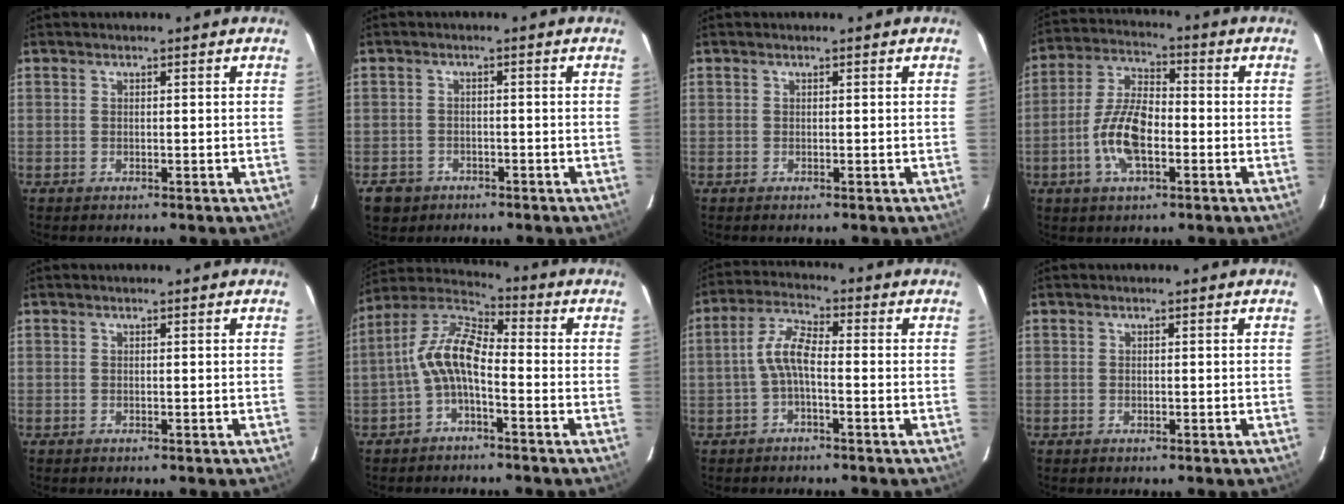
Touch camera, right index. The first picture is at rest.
{"total": 4.8, "force": [-2.4, 4.0, 1.0], "torque": [-0.032, 0.013, -0.032]}
{"total": 0.0}
{"total": 10.7, "force": [-3.3, 4.5, 9.1], "torque": [-0.190, 0.006, -0.064]}
{"total": 0.0}
{"total": 9.3, "force": [-2.5, 3.8, 8.1], "torque": [-0.177, 0.020, -0.052]}
{"total": 5.4, "force": [-1.4, 1.7, 4.9], "torque": [-0.108, 0.017, -0.032]}
{"total": 0.0}